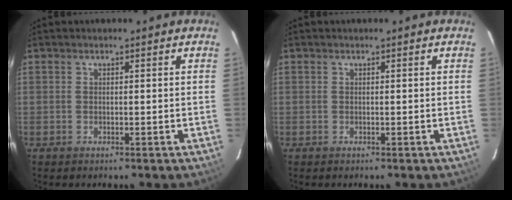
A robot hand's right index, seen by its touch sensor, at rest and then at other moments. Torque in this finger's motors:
{"motor_torque": [0.00, 0.00, 0.01, 0.00]}